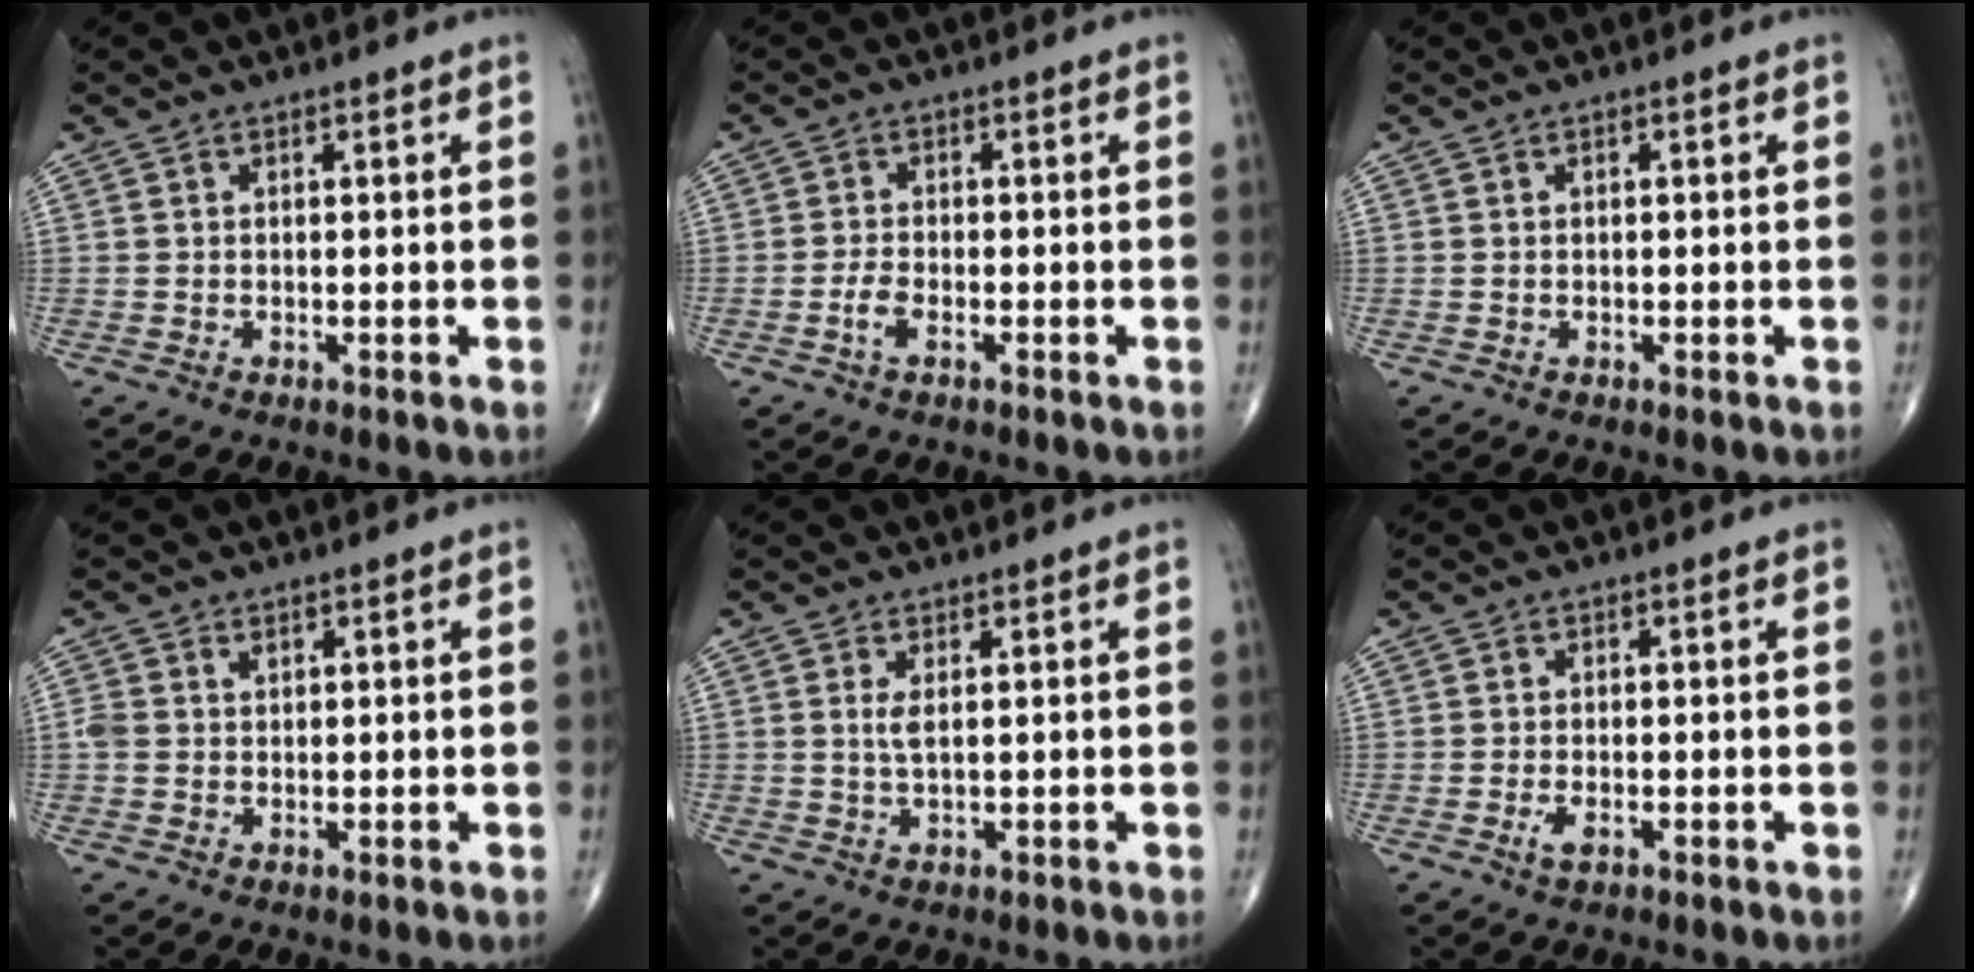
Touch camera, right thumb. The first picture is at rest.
{"total": 2.6, "force": [-1.2, 1.0, 2.1], "torque": [-0.049, 0.009, -0.026]}
{"total": 0.0}
{"total": 2.0, "force": [0.7, 1.5, 1.1], "torque": [-0.023, 0.002, 0.016]}
{"total": 2.1, "force": [0.6, 0.5, 2.0], "torque": [-0.047, -0.006, 0.017]}
{"total": 1.9, "force": [-0.7, 0.8, 1.6], "torque": [-0.032, -0.002, -0.012]}